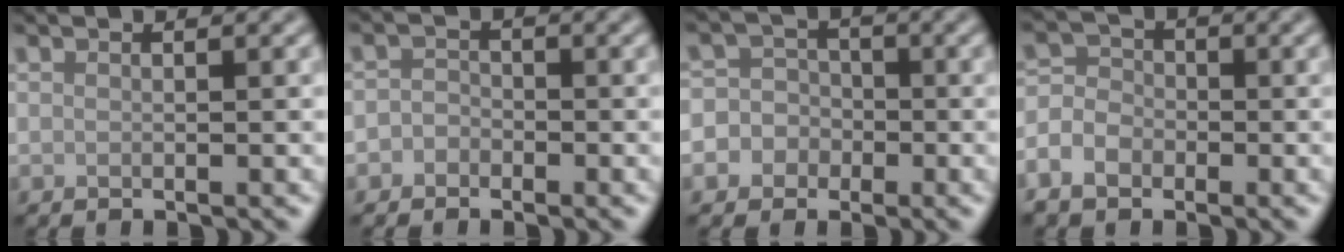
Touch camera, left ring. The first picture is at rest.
{"total": 1.3, "force": [-0.7, 1.1, 0.2], "torque": [0.004, 0.004, -0.018]}
{"total": 6.3, "force": [-2.0, 5.9, 1.0], "torque": [-0.005, 0.011, -0.068]}
{"total": 4.5, "force": [-2.4, 3.2, 2.0], "torque": [-0.025, -0.007, -0.045]}